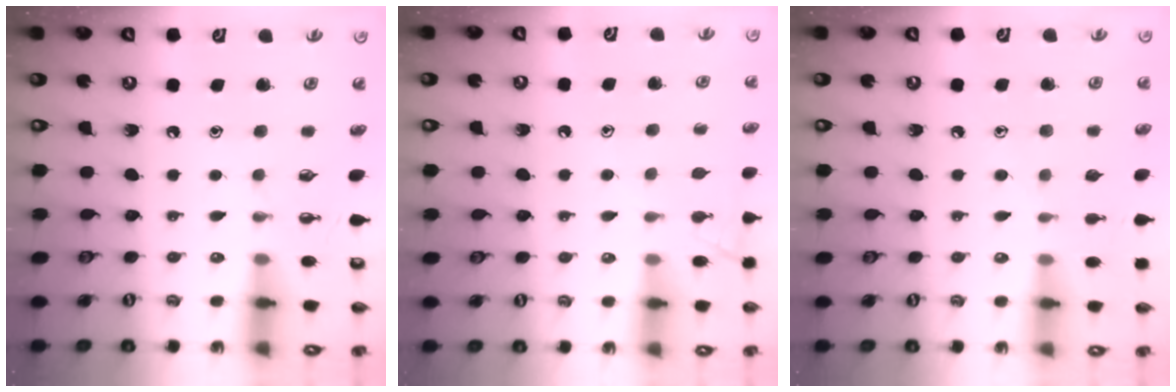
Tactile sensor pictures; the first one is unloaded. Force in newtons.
{"total": 4.9, "press": 4.9, "slide": 0.4}
{"total": 6.8, "press": 6.8, "slide": 0.6}